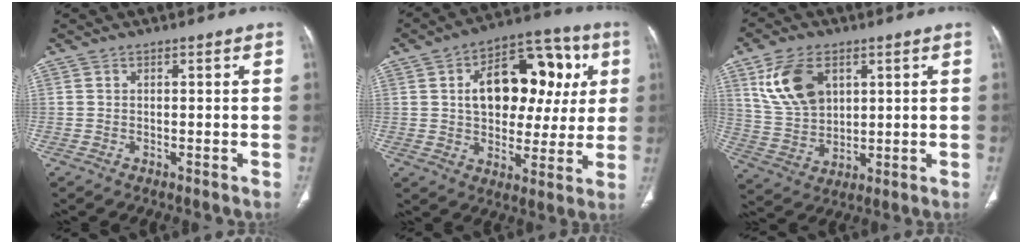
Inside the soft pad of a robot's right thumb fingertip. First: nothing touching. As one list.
[{"total": 20.1, "force": [4.4, 12.8, 14.9], "torque": [-0.162, 0.026, 0.066]}, {"total": 12.3, "force": [4.8, 8.0, 7.9], "torque": [-0.134, -0.014, 0.106]}]